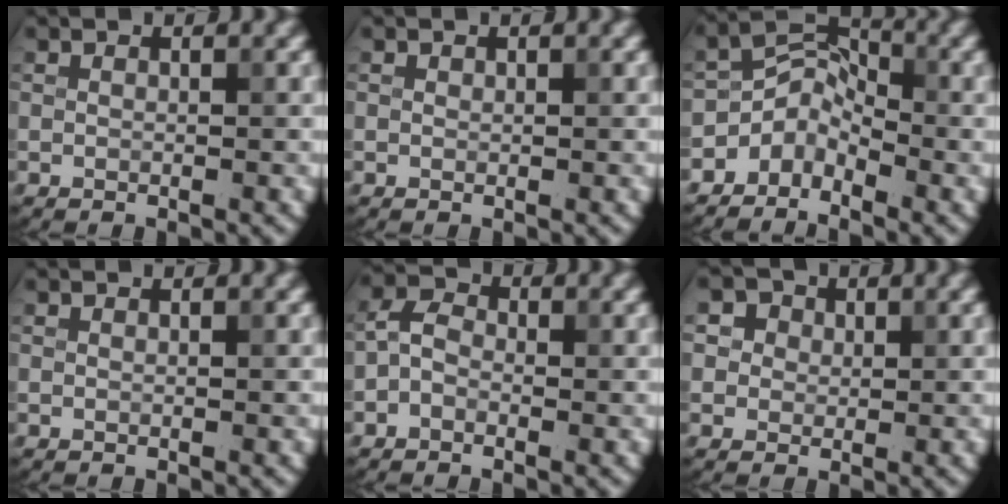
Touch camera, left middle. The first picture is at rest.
{"total": 0.0}
{"total": 3.9, "force": [-2.4, 2.4, 1.8], "torque": [-0.026, 0.004, -0.057]}
{"total": 0.0}
{"total": 2.2, "force": [-0.8, 1.6, 1.3], "torque": [-0.022, 0.008, -0.026]}
{"total": 4.5, "force": [2.1, 3.5, 1.9], "torque": [-0.025, 0.018, 0.013]}